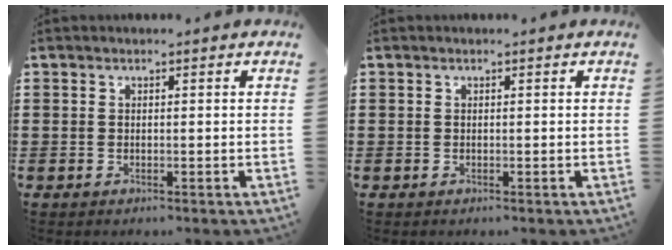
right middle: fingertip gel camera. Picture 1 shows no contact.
{"total": 0.0}